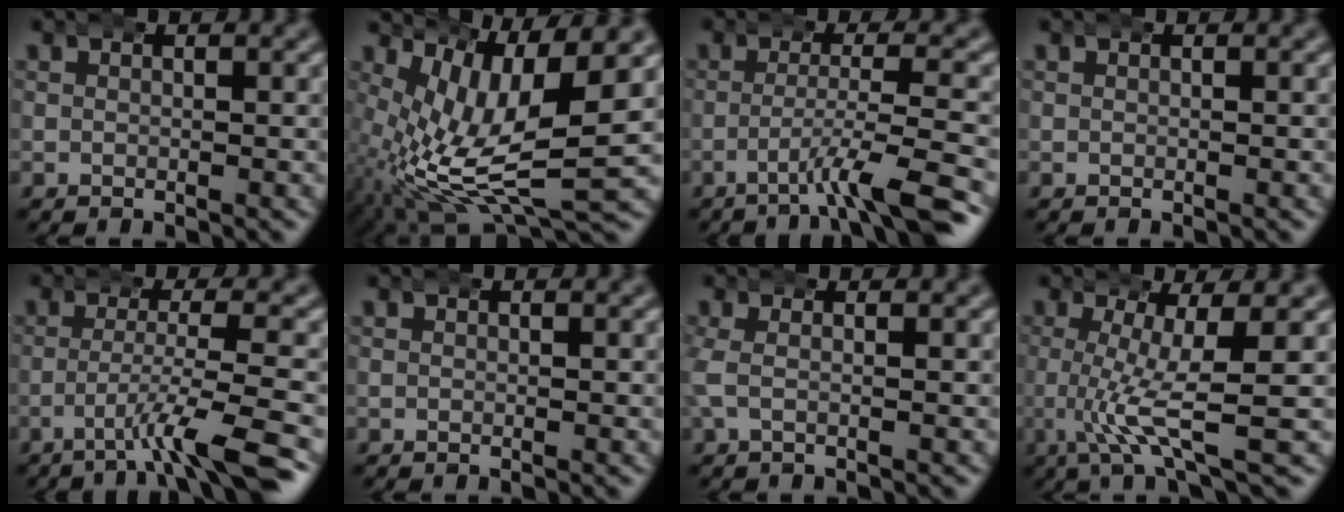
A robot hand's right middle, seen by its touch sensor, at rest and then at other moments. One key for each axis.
{"total": 11.1, "fx": -0.5, "fy": 5.6, "fz": 9.5, "tx": -0.167, "ty": -0.030, "tz": 0.007}
{"total": 4.1, "fx": -1.9, "fy": -0.1, "fz": 3.6, "tx": -0.062, "ty": 0.001, "tz": -0.032}
{"total": 0.0}
{"total": 4.4, "fx": -1.7, "fy": 0.1, "fz": 4.0, "tx": -0.072, "ty": -0.004, "tz": -0.027}
{"total": 0.0}
{"total": 1.5, "fx": -0.1, "fy": 0.6, "fz": 1.4, "tx": -0.041, "ty": 0.004, "tz": -0.001}
{"total": 5.2, "fx": 0.4, "fy": 0.1, "fz": 5.2, "tx": -0.097, "ty": -0.011, "tz": 0.006}